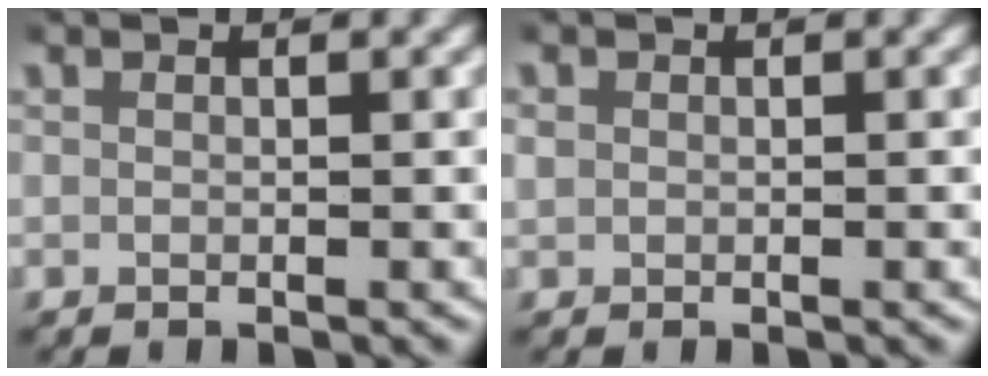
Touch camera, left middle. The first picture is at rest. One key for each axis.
{"total": 0.9, "fx": 0.2, "fy": 0.9, "fz": 0.3, "tx": -0.014, "ty": -0.002, "tz": 0.004}